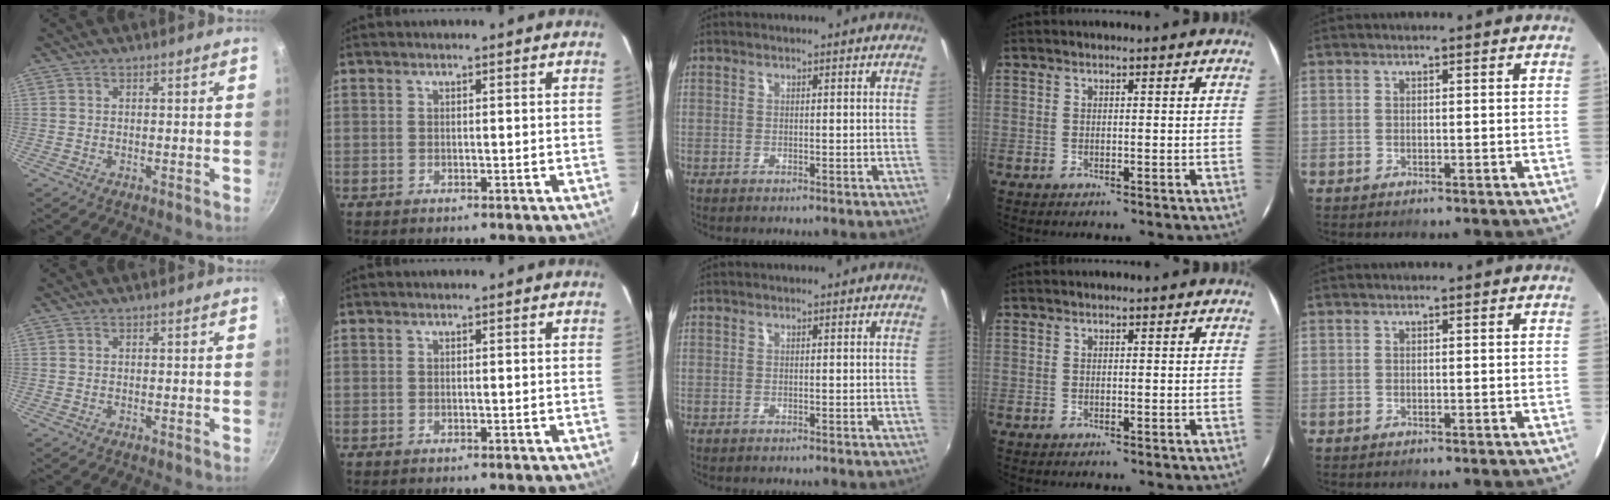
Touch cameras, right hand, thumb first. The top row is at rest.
{}